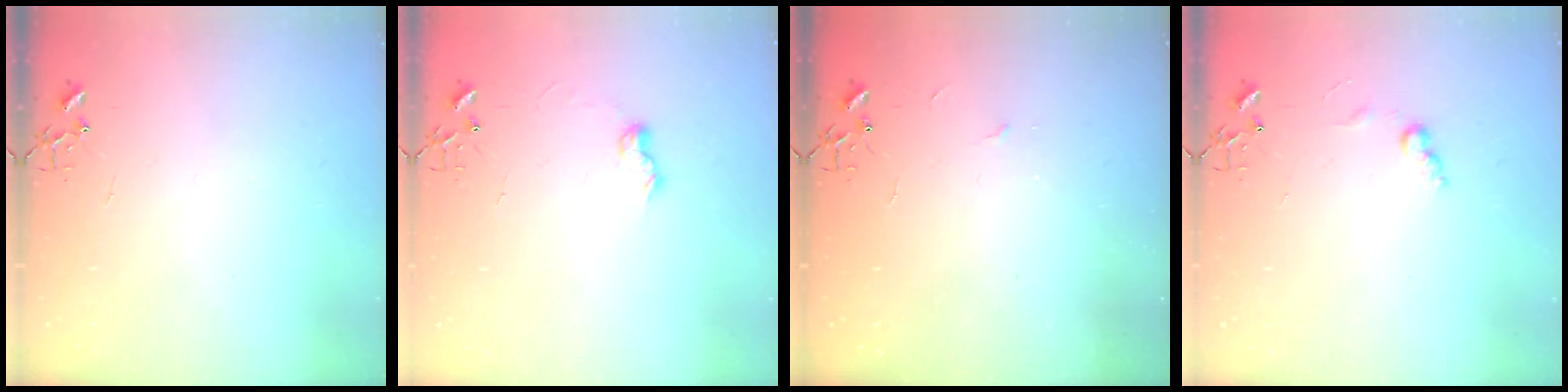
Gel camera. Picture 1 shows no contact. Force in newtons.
{"total": 6.0, "press": 6.0, "slide": 0.3}
{"total": 2.3, "press": 2.3, "slide": 0.4}
{"total": 6.5, "press": 6.5, "slide": 0.1}